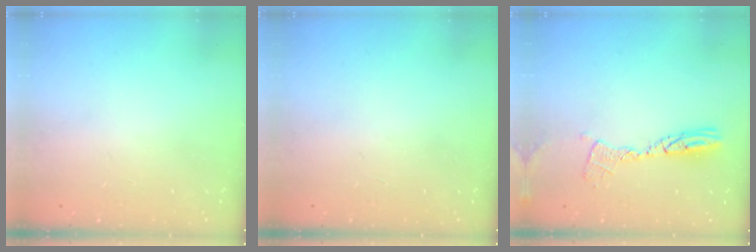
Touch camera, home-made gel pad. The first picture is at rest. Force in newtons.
{"total": 1.0, "press": 0.0, "slide": 1.0}
{"total": 9.7, "press": 9.6, "slide": 0.9}